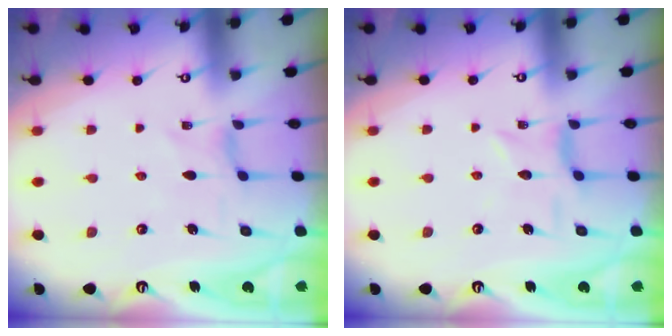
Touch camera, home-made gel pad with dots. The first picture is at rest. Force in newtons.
{"total": 1.9, "press": 1.9, "slide": 0.2}